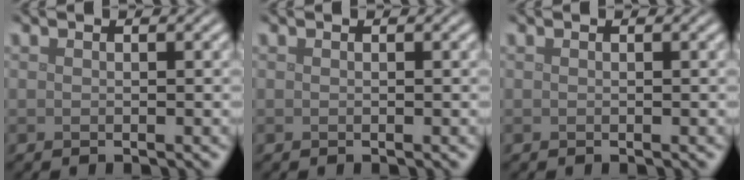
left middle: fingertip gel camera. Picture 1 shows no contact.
{"total": 0.0}
{"total": 0.0}